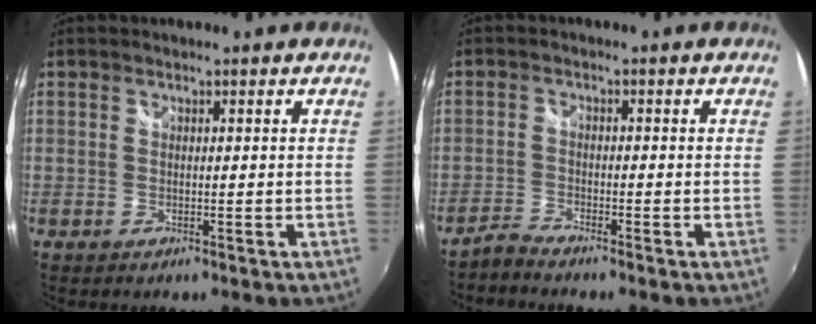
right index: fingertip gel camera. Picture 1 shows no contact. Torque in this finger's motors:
{"motor_torque": [-1.32, -0.82, -0.81, -0.02]}